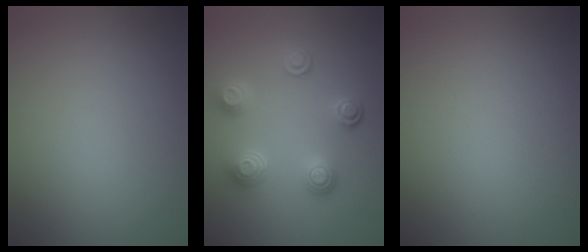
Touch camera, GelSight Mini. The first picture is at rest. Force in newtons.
{"total": 4.0, "press": 3.3, "slide": 2.1}
{"total": 0.0}